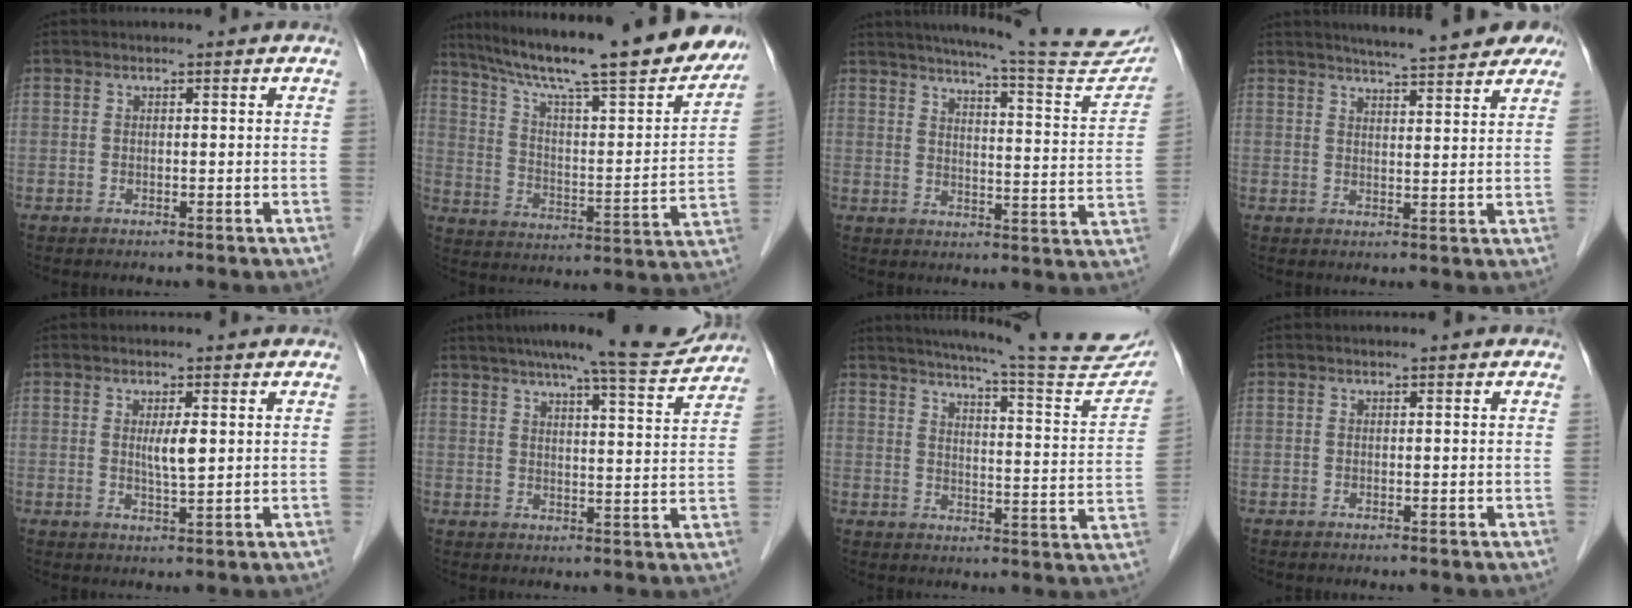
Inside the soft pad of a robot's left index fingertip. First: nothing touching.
{"total": 27.1, "force": [22.7, 3.0, 14.4], "torque": [-0.237, -0.020, 0.320]}
{"total": 21.6, "force": [19.5, 0.8, 9.3], "torque": [-0.129, -0.061, 0.234]}
{"total": 13.2, "force": [11.5, 1.7, 6.4], "torque": [-0.082, 0.012, 0.133]}
{"total": 3.1, "force": [0.7, 0.3, 3.0], "torque": [-0.055, -0.004, 0.013]}
{"total": 12.8, "force": [11.8, 0.5, 5.1], "torque": [-0.072, -0.005, 0.150]}
{"total": 22.7, "force": [20.3, 1.1, 10.1], "torque": [-0.146, -0.061, 0.246]}
{"total": 0.0}